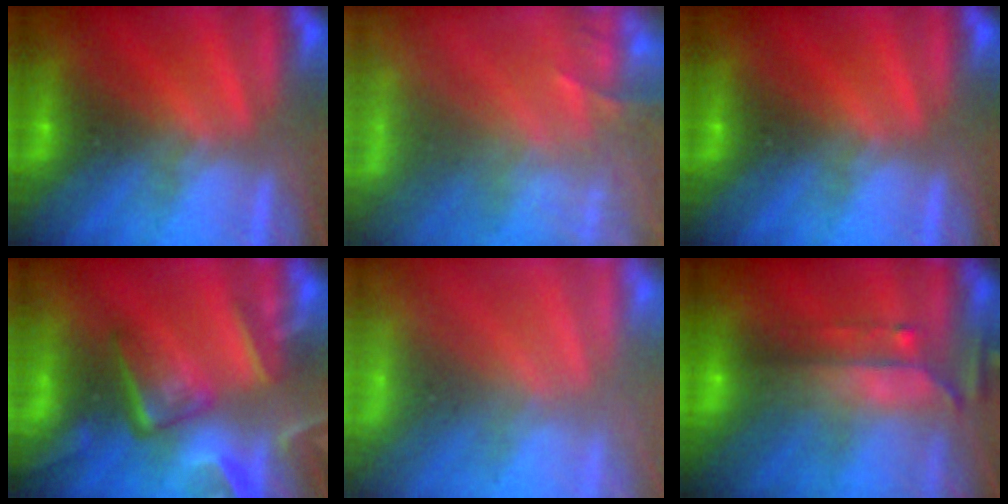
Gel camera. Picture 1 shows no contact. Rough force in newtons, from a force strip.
{"total": 8.3}
{"total": 0.0}
{"total": 8.5}
{"total": 8.0}
{"total": 7.5}